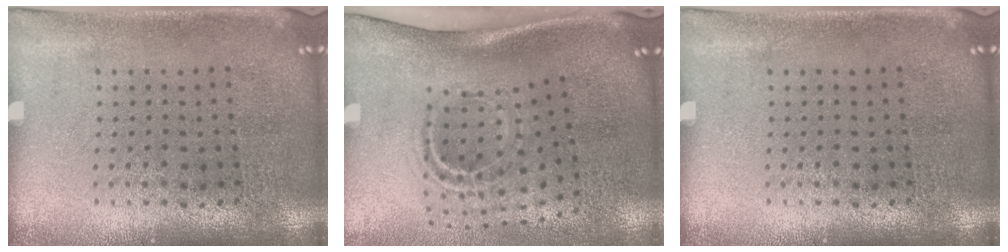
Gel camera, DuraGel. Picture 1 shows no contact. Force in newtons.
{"total": 2.1, "press": 1.2, "slide": 1.7}
{"total": 0.0}